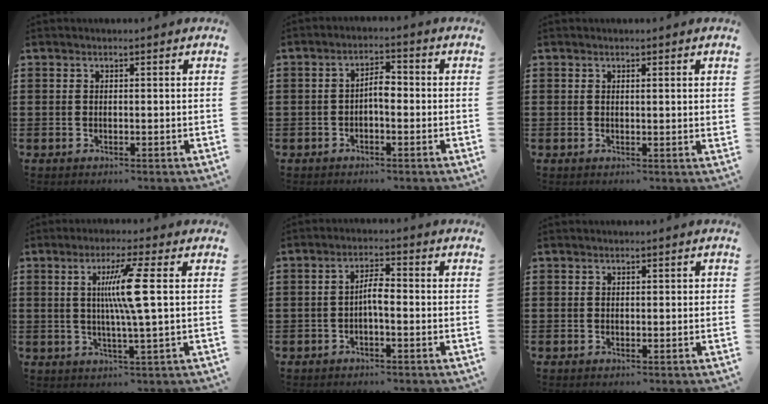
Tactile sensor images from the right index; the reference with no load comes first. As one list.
[{"total": 3.1, "force": [-0.8, 1.0, 2.8], "torque": [-0.052, 0.004, -0.017]}, {"total": 1.0, "force": [0.5, -0.1, 0.8], "torque": [-0.016, 0.000, 0.008]}, {"total": 8.2, "force": [1.4, -0.7, 8.0], "torque": [-0.161, -0.005, 0.011]}, {"total": 3.0, "force": [-1.0, 0.5, 2.8], "torque": [-0.051, 0.003, -0.020]}, {"total": 0.0}]